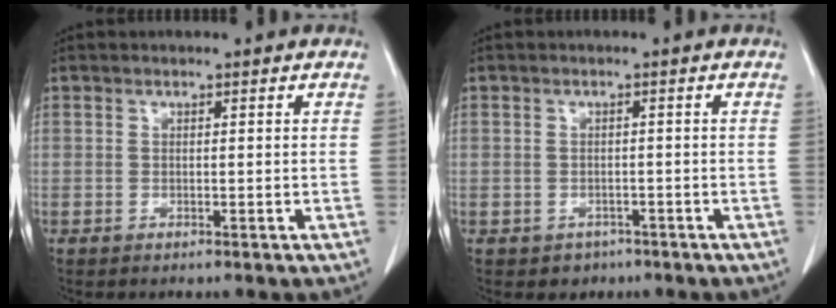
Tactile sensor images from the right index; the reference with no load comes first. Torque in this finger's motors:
{"motor_torque": [-0.69, -0.33, -0.32, -0.12]}